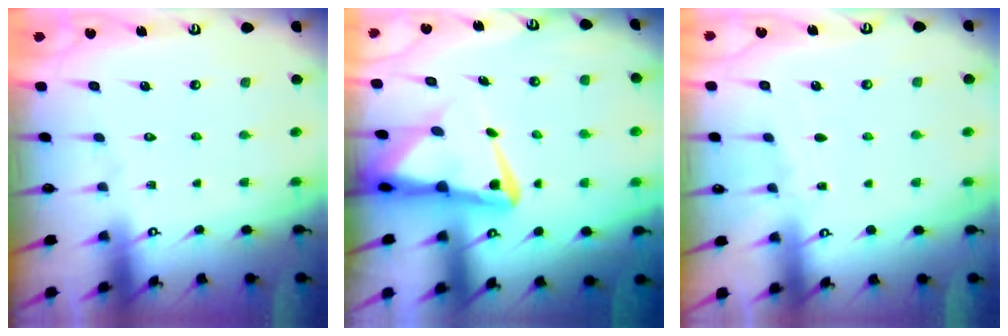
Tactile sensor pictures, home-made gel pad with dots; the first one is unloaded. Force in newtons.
{"total": 8.0, "press": 7.9, "slide": 1.4}
{"total": 2.2, "press": 2.1, "slide": 0.4}